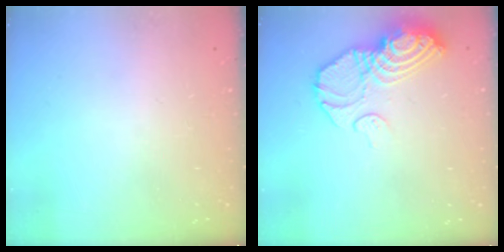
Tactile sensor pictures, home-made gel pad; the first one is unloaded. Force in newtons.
{"total": 13.0, "press": 12.9, "slide": 1.1}